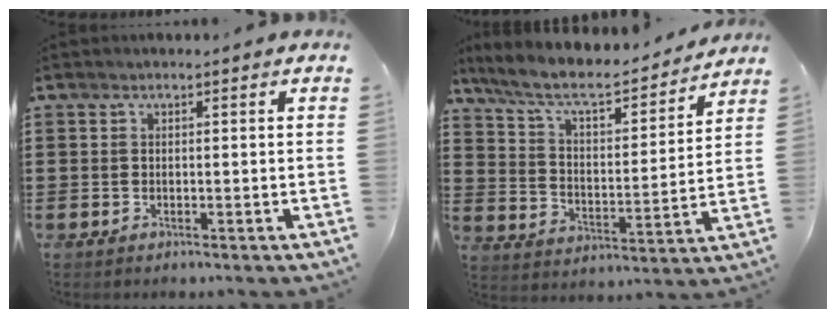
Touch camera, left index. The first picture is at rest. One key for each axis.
{"total": 7.8, "fx": 6.7, "fy": 1.6, "fz": 3.6, "tx": -0.099, "ty": -0.042, "tz": 0.112}